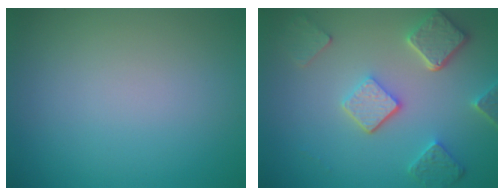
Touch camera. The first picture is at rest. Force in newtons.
{"total": 5.1, "press": 4.0, "slide": 3.2}